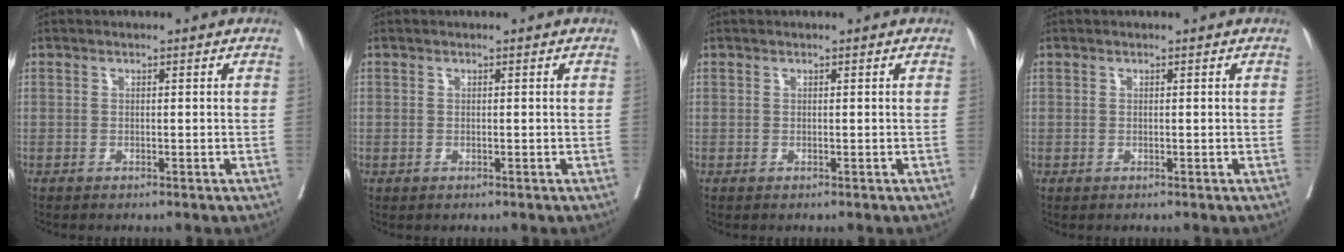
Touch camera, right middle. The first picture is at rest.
{"total": 0.0}
{"total": 0.0}
{"total": 0.0}